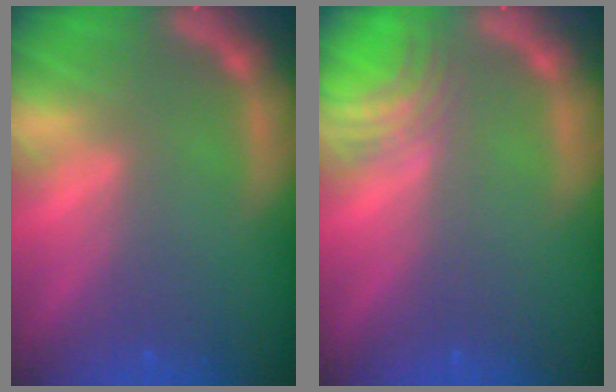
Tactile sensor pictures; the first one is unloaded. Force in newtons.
{"total": 3.4}